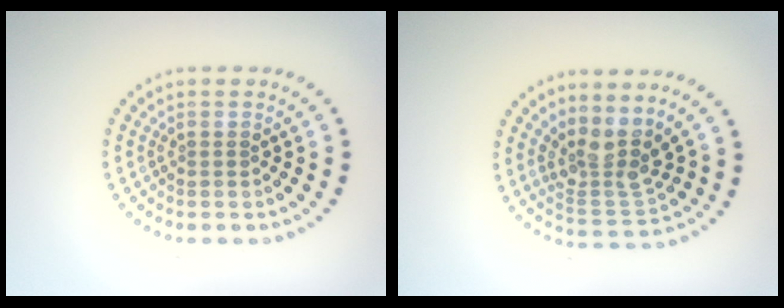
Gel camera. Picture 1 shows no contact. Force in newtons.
{"total": 3.7, "press": 2.8, "slide": 2.4}